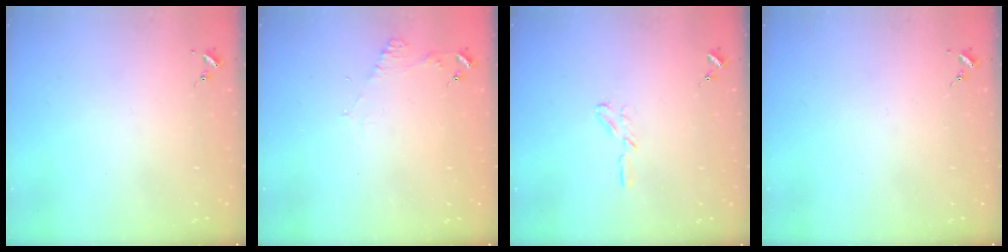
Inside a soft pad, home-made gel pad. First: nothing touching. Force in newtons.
{"total": 4.9, "press": 4.9, "slide": 0.6}
{"total": 3.7, "press": 3.7, "slide": 0.4}
{"total": 0.0}